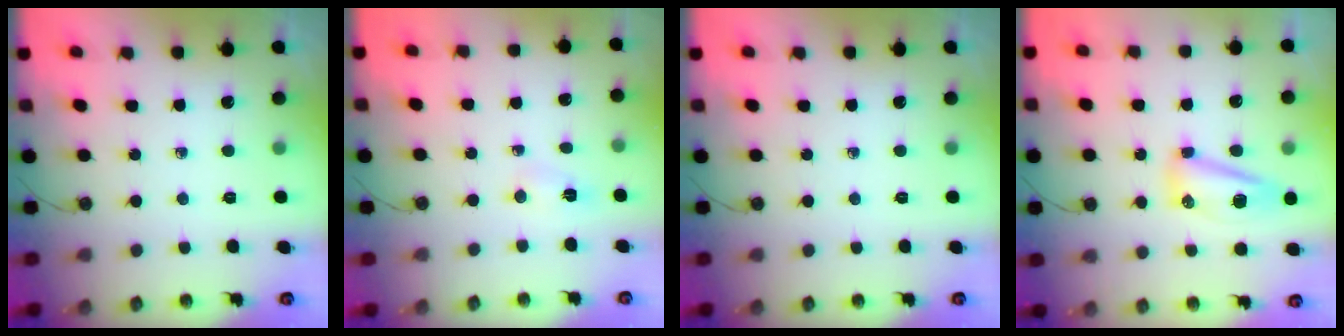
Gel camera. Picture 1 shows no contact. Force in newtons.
{"total": 2.5, "press": 2.4, "slide": 0.4}
{"total": 0.0}
{"total": 13.3, "press": 11.6, "slide": 6.6}